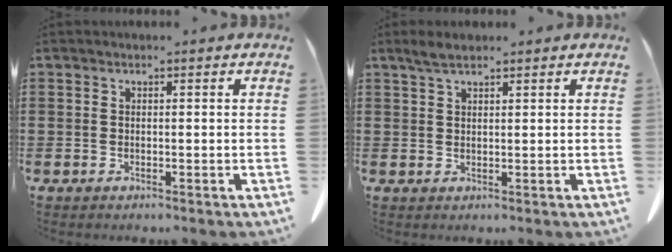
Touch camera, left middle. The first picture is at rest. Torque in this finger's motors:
{"motor_torque": [0.06, -0.02, 0.04, 0.01]}